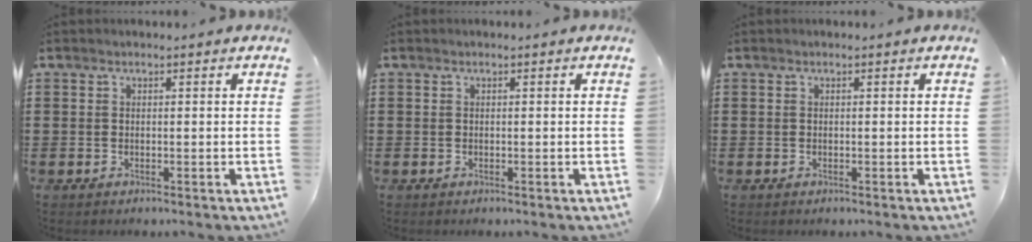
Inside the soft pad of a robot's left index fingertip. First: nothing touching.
{"total": 0.0}
{"total": 0.0}